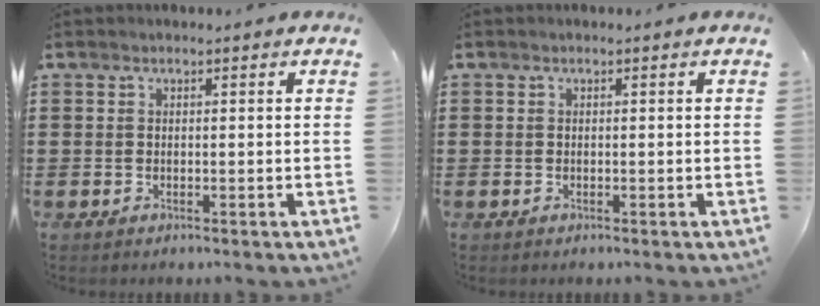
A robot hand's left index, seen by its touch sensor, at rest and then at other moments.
{"total": 0.0}